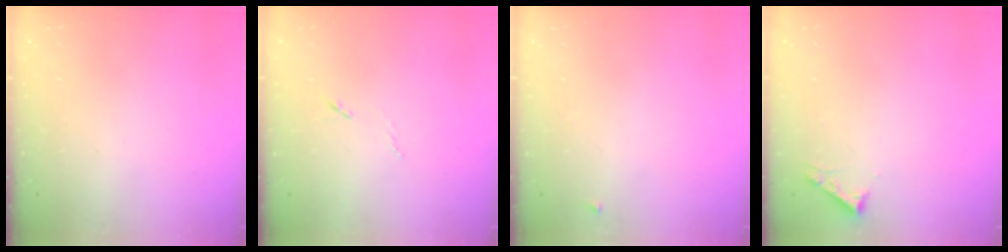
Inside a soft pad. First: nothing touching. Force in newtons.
{"total": 6.2, "press": 6.1, "slide": 0.9}
{"total": 2.5, "press": 2.4, "slide": 0.4}
{"total": 2.7, "press": 2.7, "slide": 0.3}